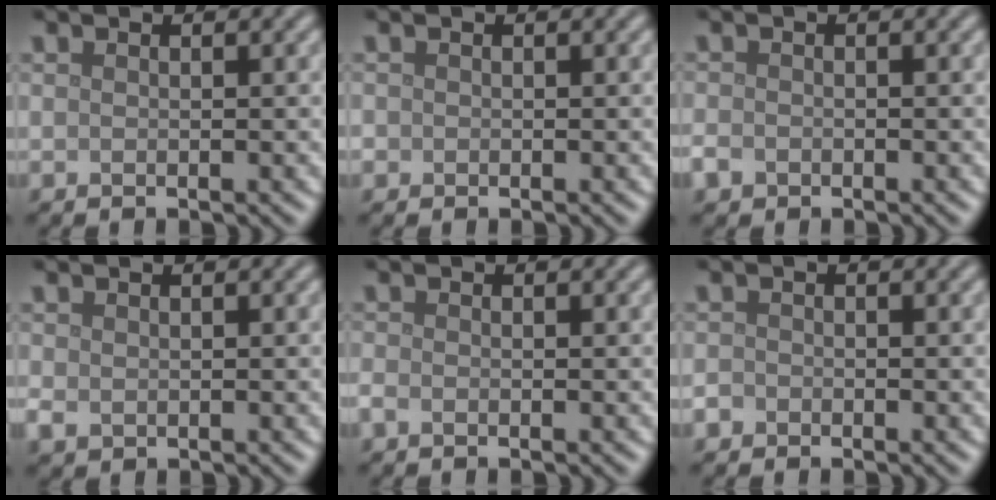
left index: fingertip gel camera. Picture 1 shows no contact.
{"total": 0.7, "force": [-0.2, 0.7, 0.1], "torque": [0.004, -0.005, -0.005]}
{"total": 1.4, "force": [-0.8, 1.0, 0.4], "torque": [-0.005, -0.003, -0.020]}
{"total": 1.3, "force": [-0.1, 1.1, 0.6], "torque": [-0.016, -0.002, -0.001]}
{"total": 0.9, "force": [-0.6, 0.5, 0.4], "torque": [-0.010, -0.003, -0.013]}
{"total": 1.0, "force": [-0.6, 0.8, 0.1], "torque": [0.001, -0.001, -0.015]}